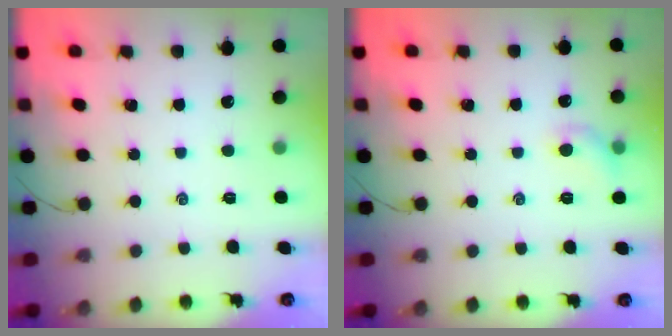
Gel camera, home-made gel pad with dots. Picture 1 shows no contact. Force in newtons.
{"total": 6.6, "press": 6.5, "slide": 1.4}